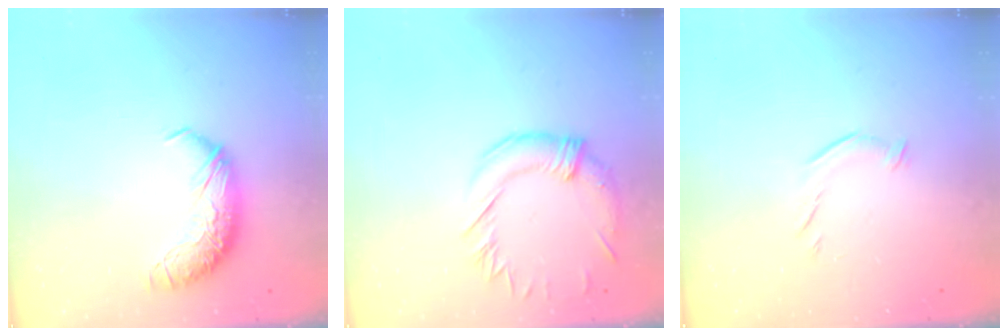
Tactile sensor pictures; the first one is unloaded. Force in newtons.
{"total": 1.1, "press": 0.2, "slide": 1.1}
{"total": 5.2, "press": 5.0, "slide": 1.2}